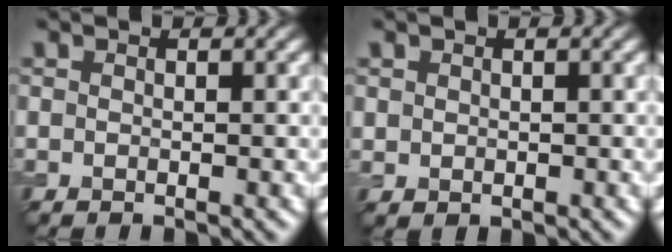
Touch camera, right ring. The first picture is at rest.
{"total": 0.7, "force": [0.2, 0.6, 0.1], "torque": [0.000, -0.003, 0.008]}